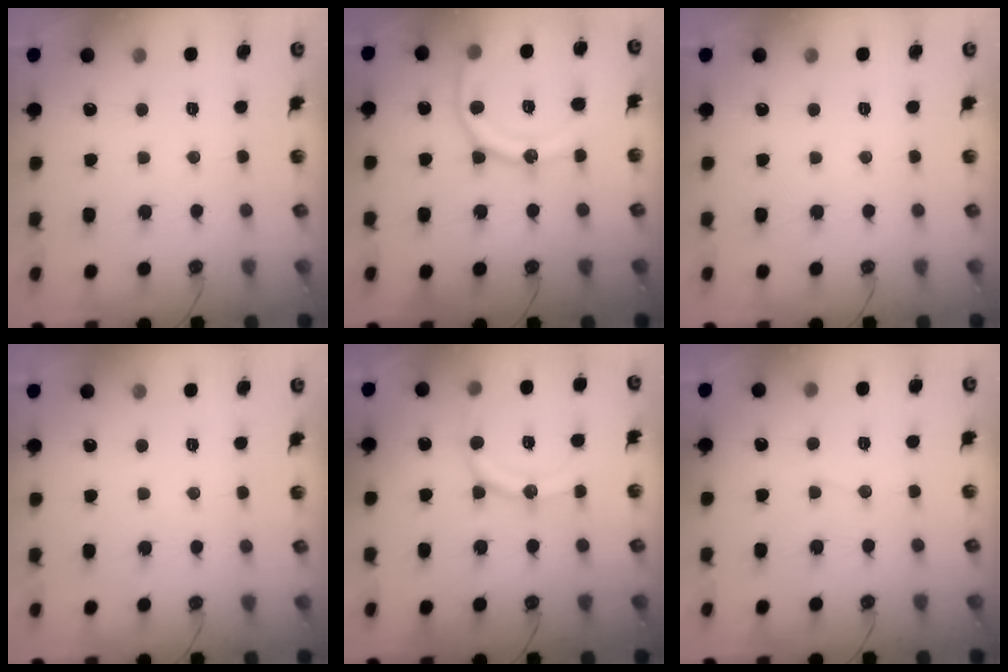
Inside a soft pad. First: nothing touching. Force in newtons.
{"total": 17.2, "press": 17.1, "slide": 1.8}
{"total": 0.0}
{"total": 0.0}
{"total": 13.3, "press": 13.1, "slide": 2.7}
{"total": 3.3, "press": 3.3, "slide": 0.4}